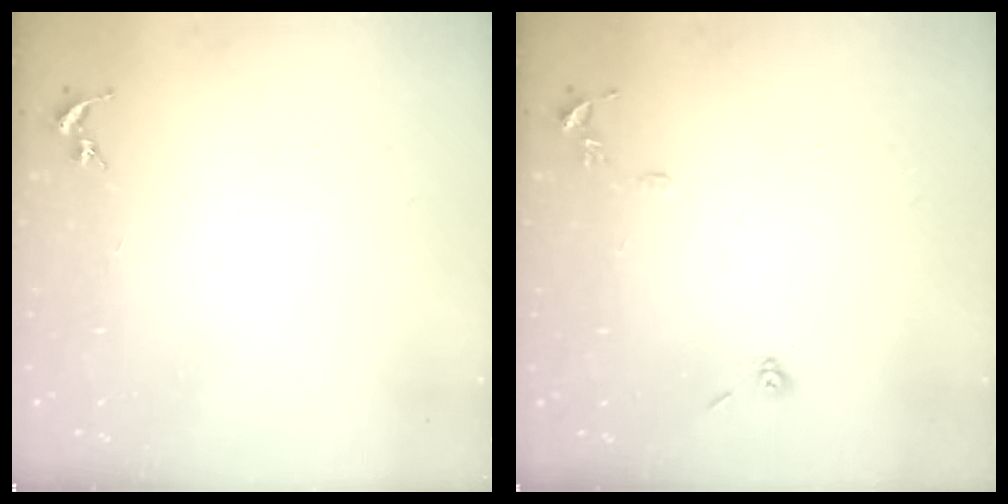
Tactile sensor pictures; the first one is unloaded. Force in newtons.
{"total": 7.2, "press": 7.2, "slide": 0.8}